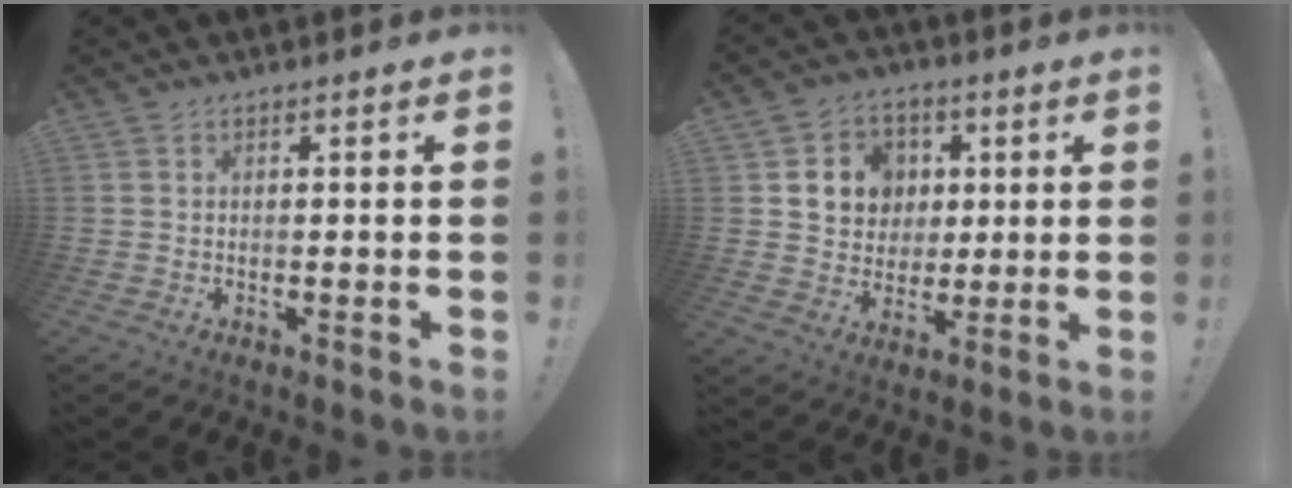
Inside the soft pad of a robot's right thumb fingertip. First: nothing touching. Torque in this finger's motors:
{"motor_torque": [1.28, 1.25, 0.23, -0.04, 0.01]}